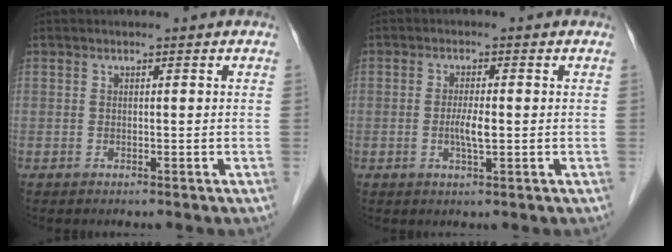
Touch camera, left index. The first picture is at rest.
{"total": 2.9, "force": [-0.3, 0.4, 2.9], "torque": [-0.059, -0.003, -0.006]}